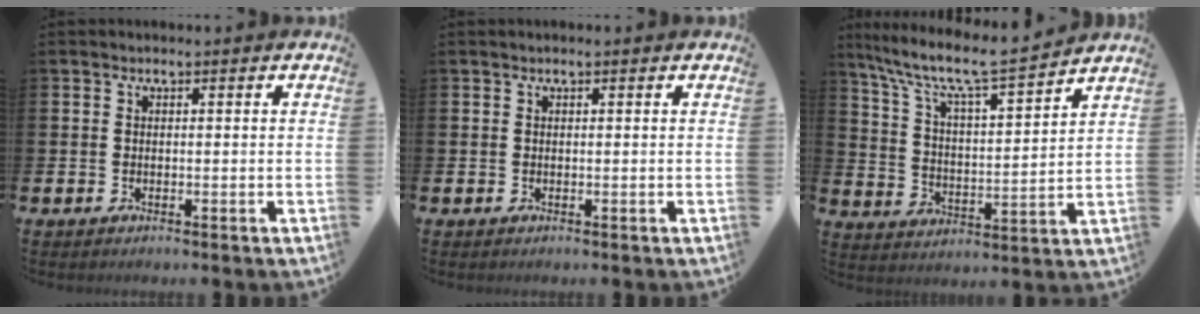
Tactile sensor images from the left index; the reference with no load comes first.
{"total": 0.0}
{"total": 8.2, "force": [7.4, 0.5, 3.6], "torque": [-0.103, -0.054, 0.120]}